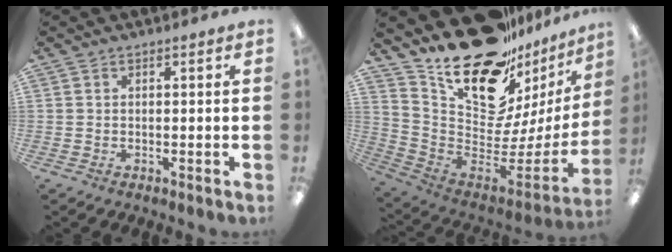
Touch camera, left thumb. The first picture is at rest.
{"total": 25.9, "force": [18.5, 12.1, 13.5], "torque": [-0.201, -0.137, 0.347]}